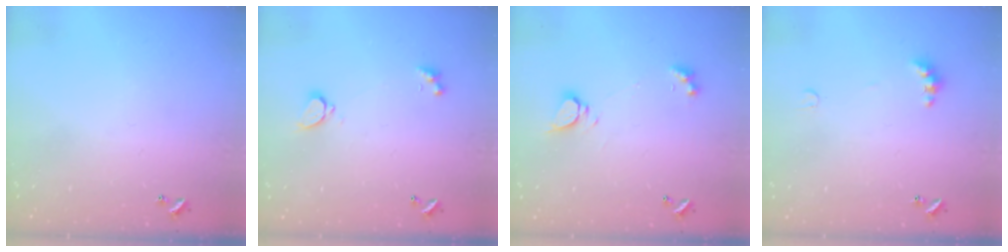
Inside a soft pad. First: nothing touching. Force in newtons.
{"total": 2.1, "press": 1.8, "slide": 1.0}
{"total": 4.6, "press": 4.5, "slide": 0.5}
{"total": 3.2, "press": 3.1, "slide": 0.8}